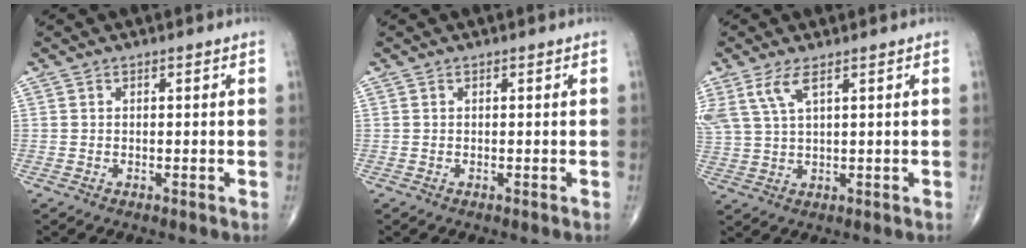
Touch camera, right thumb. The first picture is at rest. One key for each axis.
{"total": 0.0}
{"total": 5.9, "fx": 3.3, "fy": 1.7, "fz": 4.6, "tx": -0.119, "ty": -0.004, "tz": 0.075}